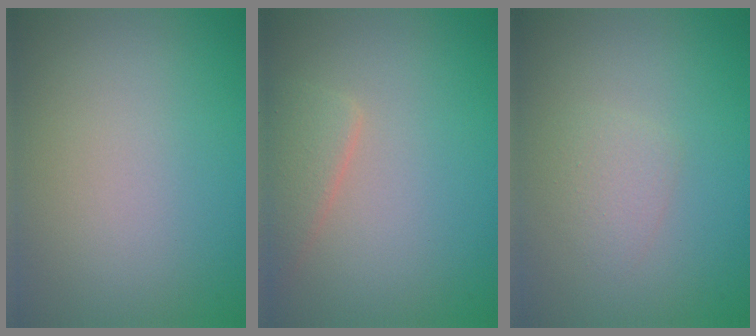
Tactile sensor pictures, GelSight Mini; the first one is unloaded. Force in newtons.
{"total": 2.3, "press": 2.3, "slide": 0.1}
{"total": 1.4, "press": 1.4, "slide": 0.1}